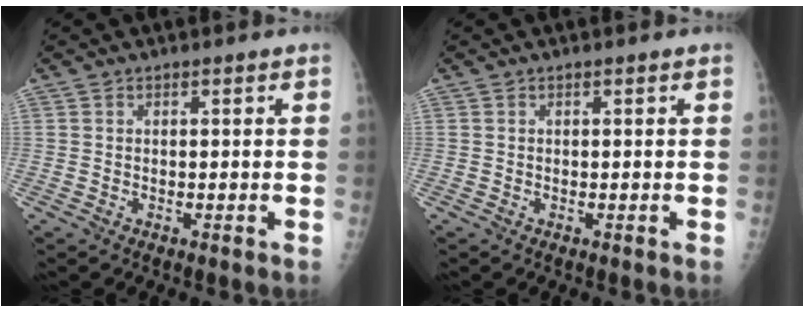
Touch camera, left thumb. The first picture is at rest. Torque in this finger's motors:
{"motor_torque": [0.00, 0.10, -0.01, 0.01, 0.00]}